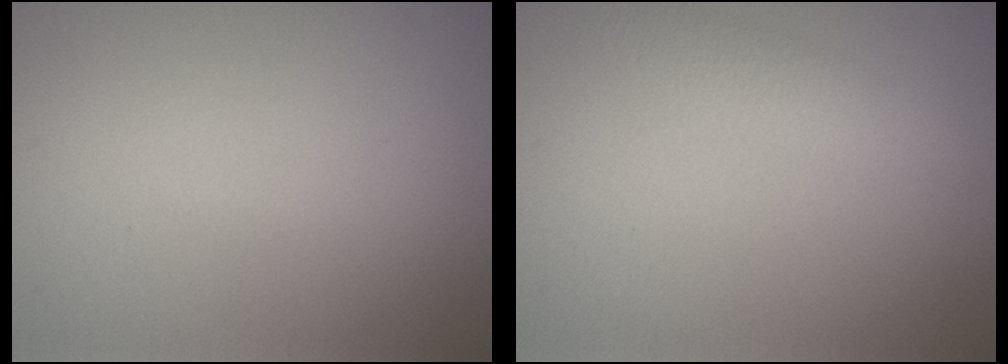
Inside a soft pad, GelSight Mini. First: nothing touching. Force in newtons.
{"total": 2.9, "press": 2.9, "slide": 0.2}